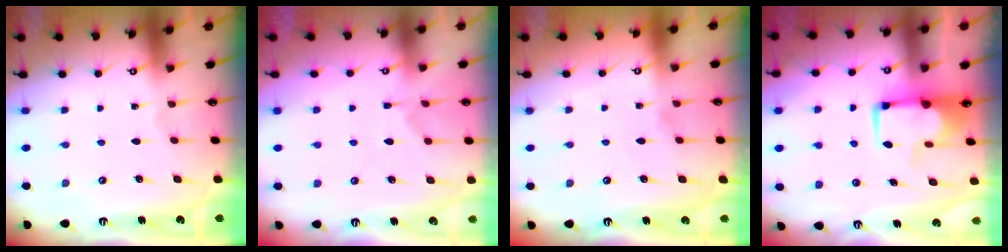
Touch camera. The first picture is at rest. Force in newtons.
{"total": 1.0, "press": 0.2, "slide": 1.0}
{"total": 3.8, "press": 3.8, "slide": 0.4}
{"total": 1.7, "press": 1.4, "slide": 0.8}